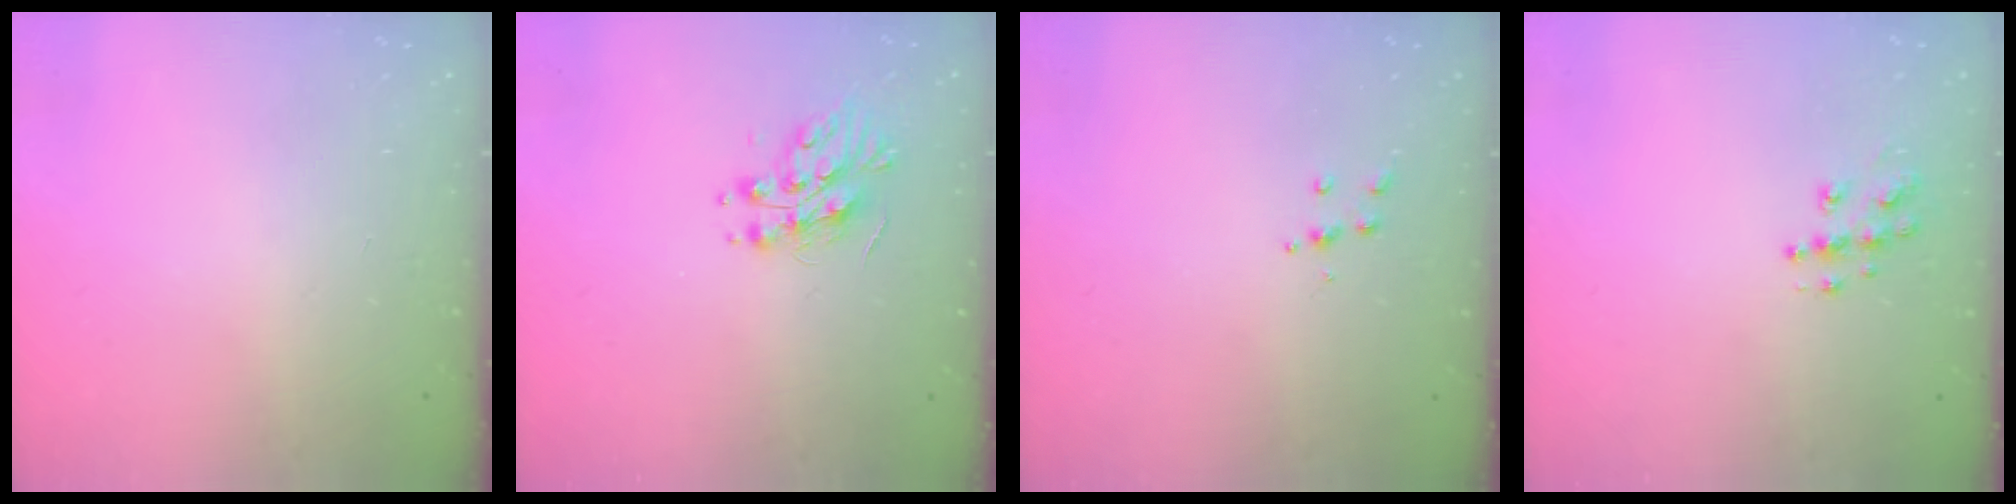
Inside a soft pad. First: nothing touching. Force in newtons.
{"total": 11.1, "press": 11.1, "slide": 0.2}
{"total": 3.9, "press": 3.8, "slide": 0.4}
{"total": 8.6, "press": 8.6, "slide": 0.4}